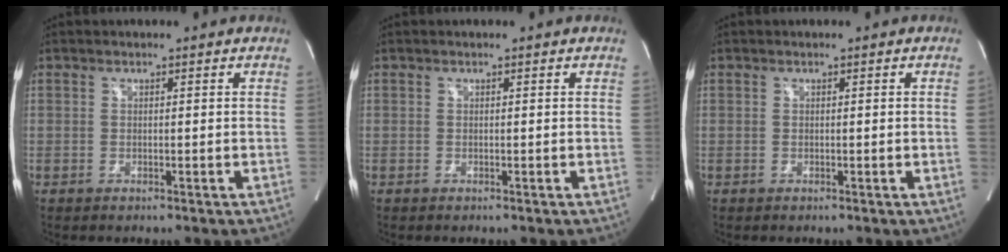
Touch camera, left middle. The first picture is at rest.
{"total": 0.0}
{"total": 0.6, "force": [0.0, -0.2, 0.5], "torque": [-0.007, 0.000, -0.002]}